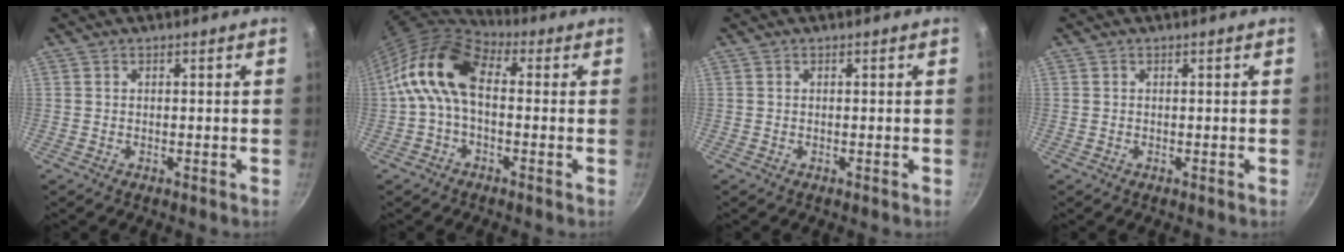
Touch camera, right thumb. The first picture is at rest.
{"total": 11.9, "force": [0.4, 7.3, 9.4], "torque": [-0.162, 0.034, -0.013]}
{"total": 0.0}
{"total": 0.0}